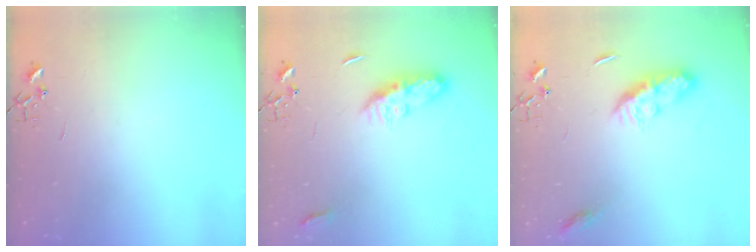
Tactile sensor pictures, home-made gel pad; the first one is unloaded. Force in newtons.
{"total": 8.2, "press": 8.1, "slide": 0.6}
{"total": 9.7, "press": 9.7, "slide": 0.1}